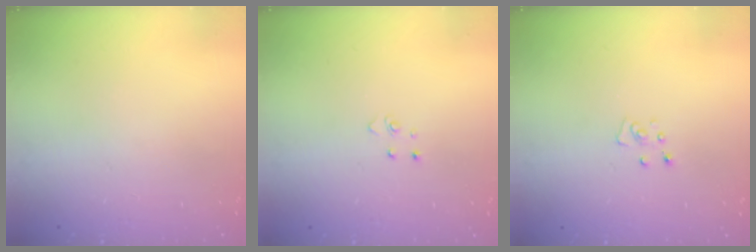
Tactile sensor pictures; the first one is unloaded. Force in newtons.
{"total": 2.8, "press": 2.8, "slide": 0.3}
{"total": 2.8, "press": 2.8, "slide": 0.2}